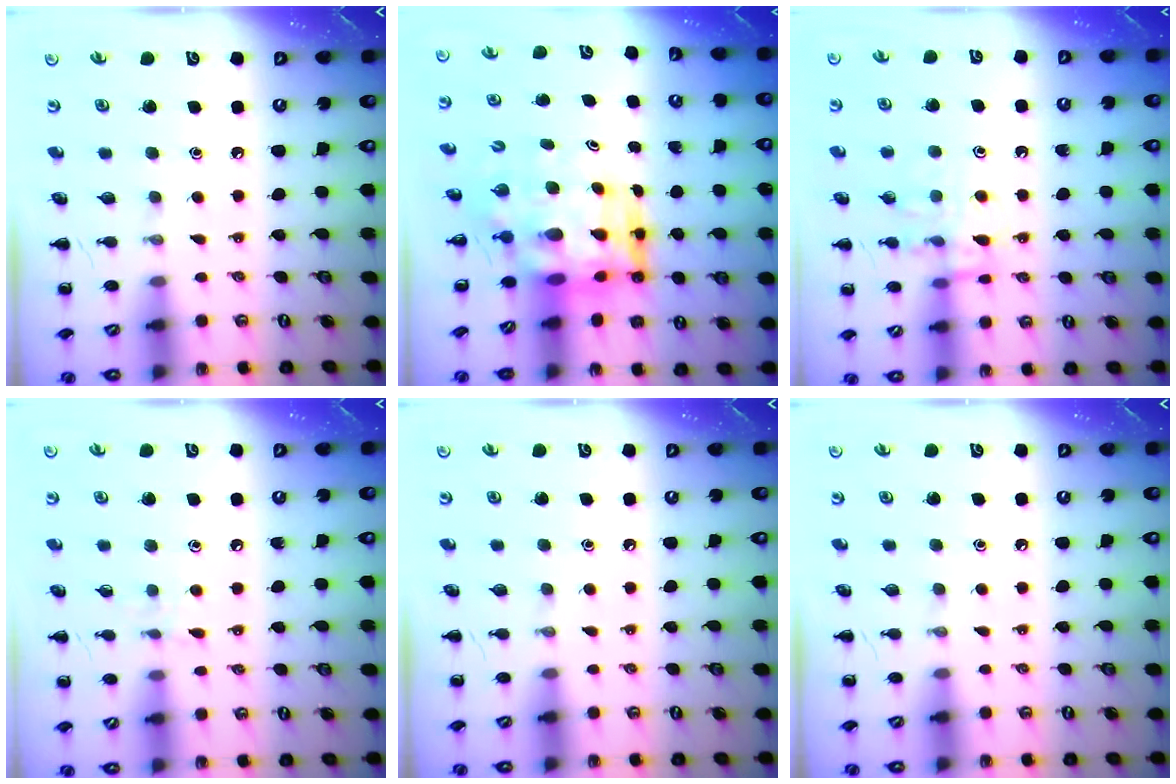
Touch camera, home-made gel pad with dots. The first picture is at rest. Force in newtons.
{"total": 7.9, "press": 7.5, "slide": 2.5}
{"total": 12.7, "press": 12.6, "slide": 0.8}
{"total": 4.8, "press": 4.4, "slide": 1.9}
{"total": 0.0}
{"total": 0.0}